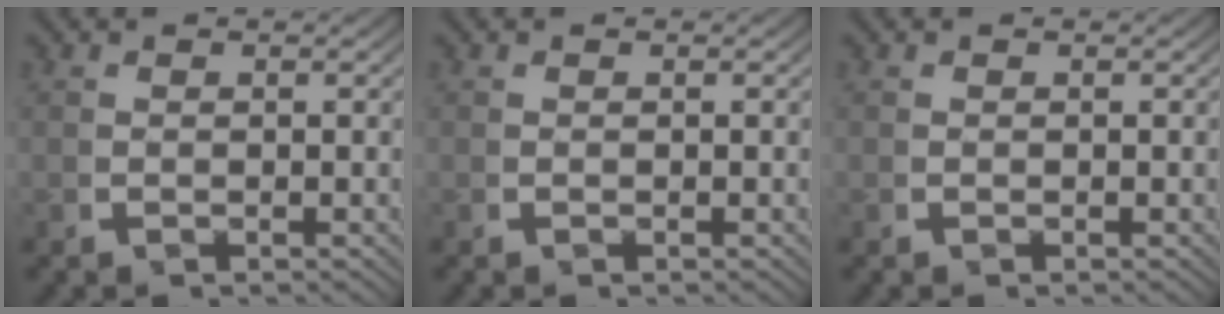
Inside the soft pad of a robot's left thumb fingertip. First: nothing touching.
{"total": 0.0}
{"total": 0.0}